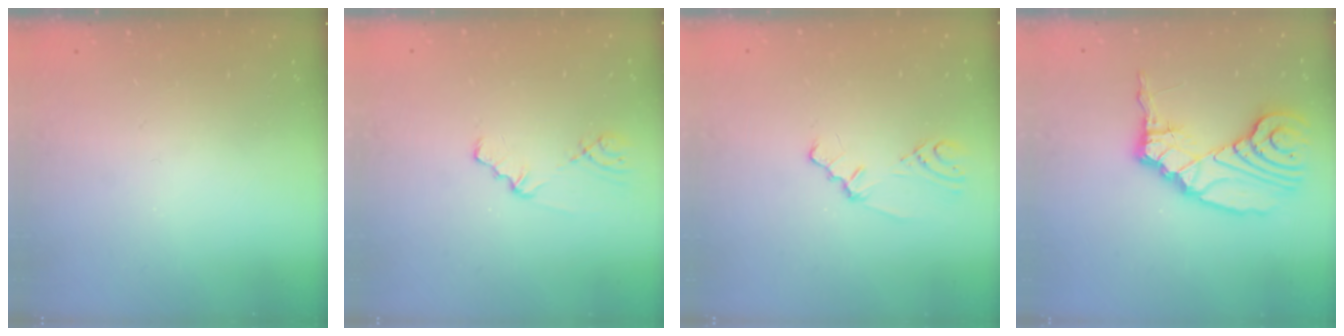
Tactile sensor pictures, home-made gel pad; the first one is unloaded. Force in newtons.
{"total": 1.6, "press": 1.6, "slide": 0.3}
{"total": 1.7, "press": 1.7, "slide": 0.4}
{"total": 14.8, "press": 14.7, "slide": 1.9}